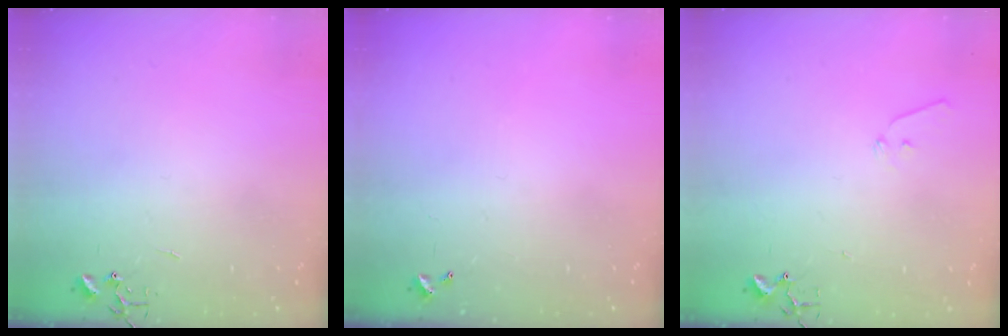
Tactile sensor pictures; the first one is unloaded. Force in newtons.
{"total": 0.0}
{"total": 6.3, "press": 6.3, "slide": 0.7}